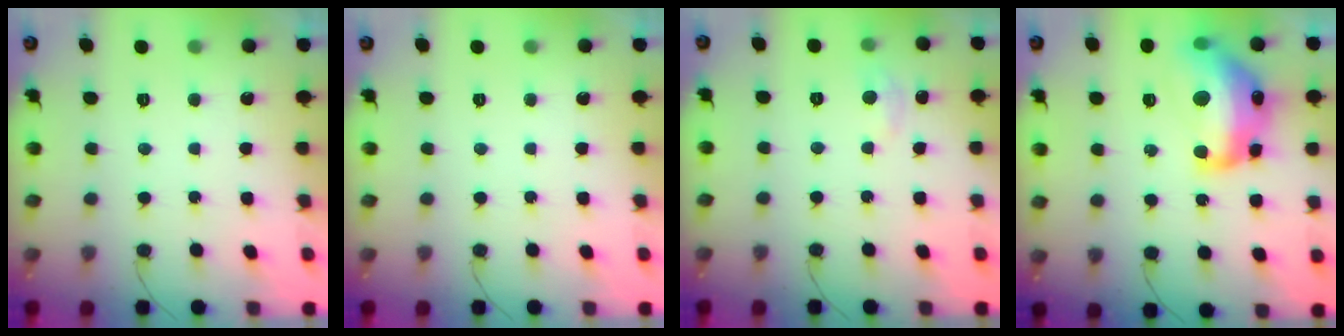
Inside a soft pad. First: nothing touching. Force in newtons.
{"total": 0.0}
{"total": 3.5, "press": 3.4, "slide": 0.4}
{"total": 18.7, "press": 18.6, "slide": 1.7}